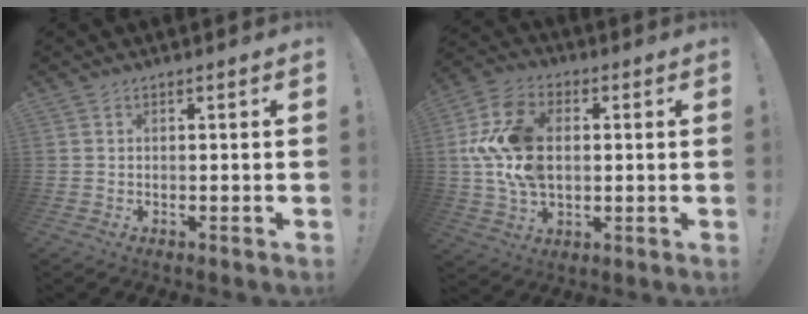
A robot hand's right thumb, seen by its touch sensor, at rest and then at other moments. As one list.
[{"total": 18.6, "force": [2.2, 13.1, 13.1], "torque": [-0.255, 0.003, 0.044]}]